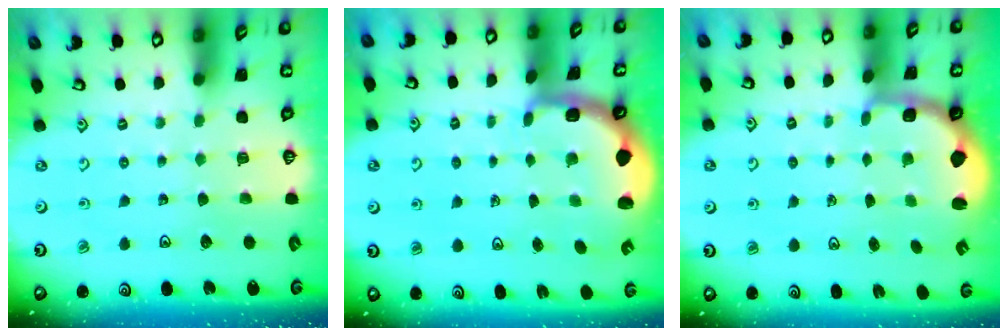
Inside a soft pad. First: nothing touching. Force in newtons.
{"total": 2.1, "press": 1.9, "slide": 0.8}
{"total": 2.4, "press": 1.2, "slide": 2.1}